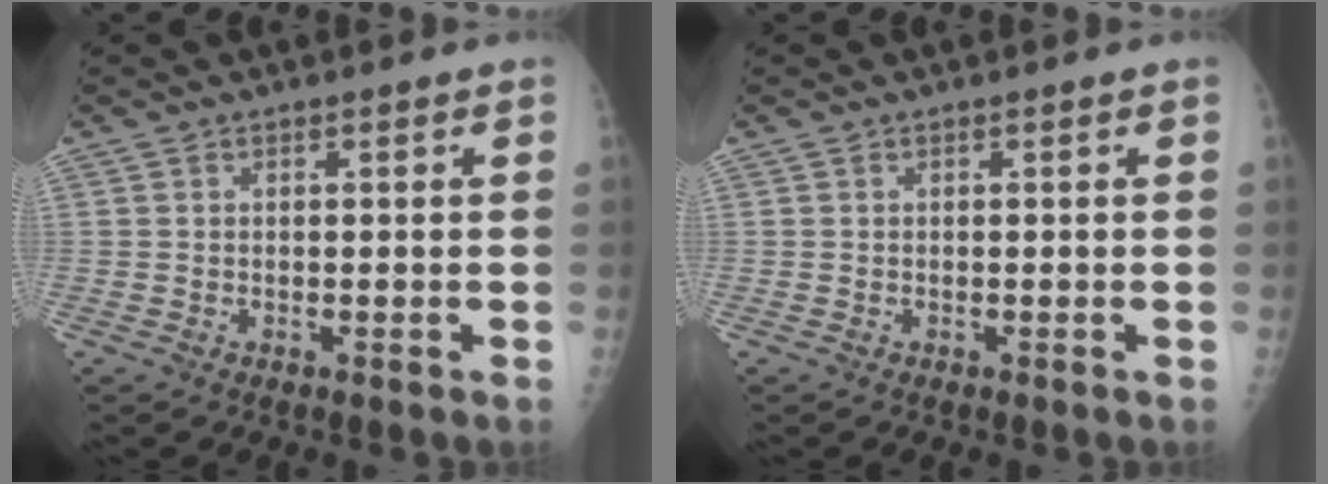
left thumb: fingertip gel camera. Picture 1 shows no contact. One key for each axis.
{"total": 0.0}